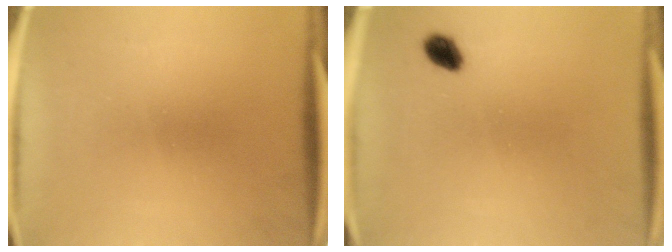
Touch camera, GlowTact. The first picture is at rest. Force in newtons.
{"total": 2.8}